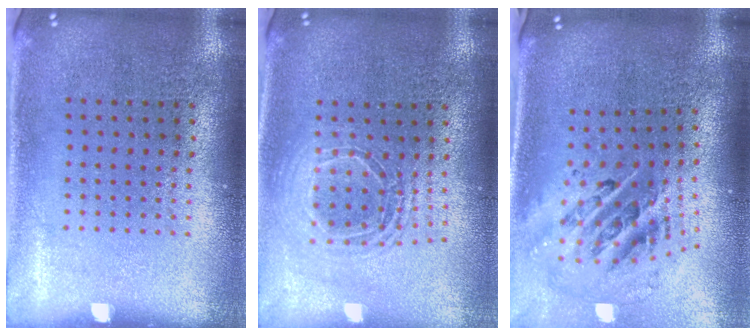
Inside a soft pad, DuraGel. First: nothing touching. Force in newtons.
{"total": 1.7, "press": 1.5, "slide": 0.9}
{"total": 2.2, "press": 1.6, "slide": 1.5}